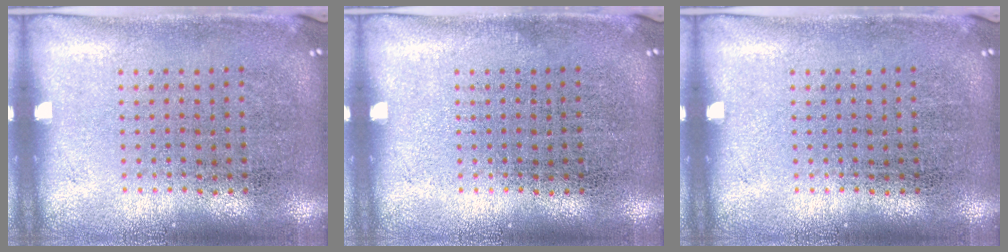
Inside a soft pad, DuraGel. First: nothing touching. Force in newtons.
{"total": 0.0}
{"total": 0.0}